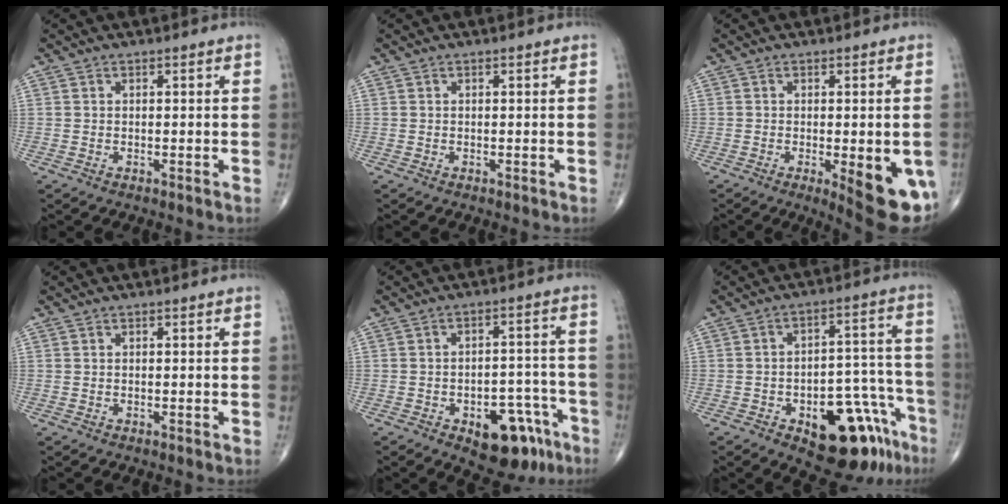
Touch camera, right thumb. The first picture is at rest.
{"total": 0.0}
{"total": 11.7, "force": [-3.5, 3.6, 10.5], "torque": [-0.115, -0.017, -0.036]}
{"total": 0.0}
{"total": 13.1, "force": [-7.0, 6.9, 8.6], "torque": [-0.078, 0.050, -0.088]}
{"total": 17.5, "force": [-9.5, 8.1, 12.2], "torque": [-0.100, 0.082, -0.122]}